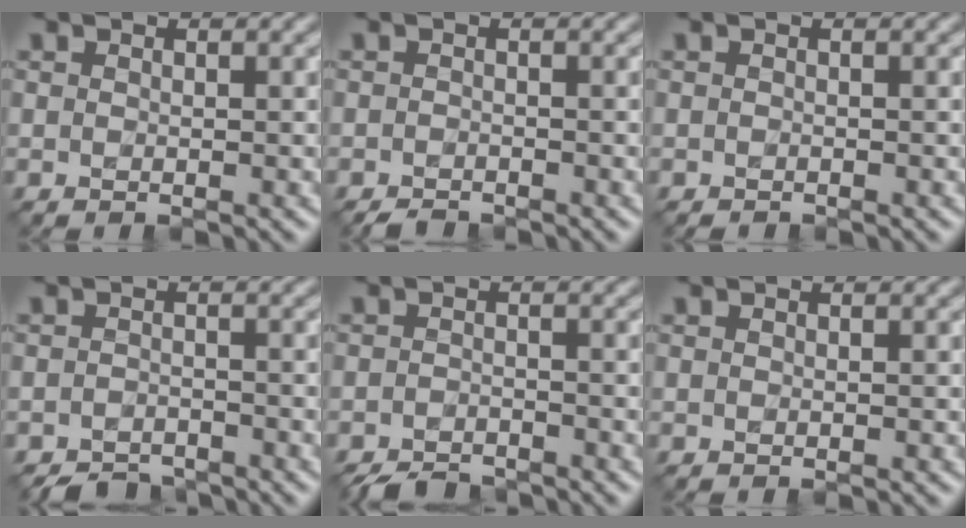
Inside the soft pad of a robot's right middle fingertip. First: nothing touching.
{"total": 1.6, "force": [-1.4, 0.4, 0.5], "torque": [-0.007, -0.005, -0.027]}
{"total": 0.0}
{"total": 3.1, "force": [-3.0, 0.8, 0.3], "torque": [0.000, -0.005, -0.051]}
{"total": 3.4, "force": [-3.3, 0.6, 0.8], "torque": [-0.009, -0.008, -0.061]}
{"total": 0.0}